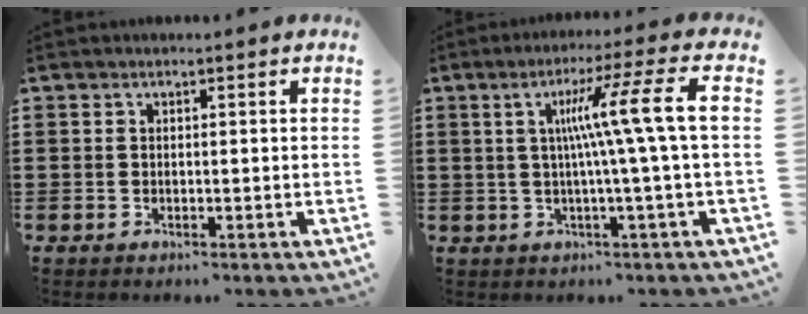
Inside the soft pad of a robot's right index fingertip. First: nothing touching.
{"total": 11.6, "force": [1.5, -1.0, 11.4], "torque": [-0.205, -0.003, 0.012]}